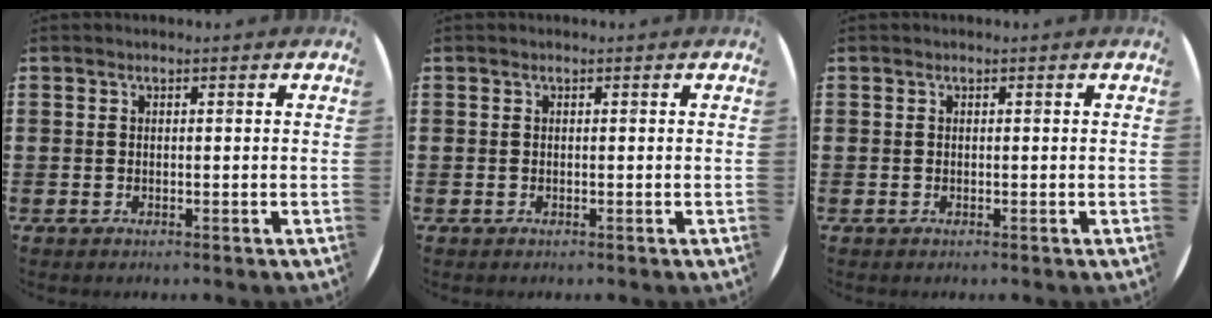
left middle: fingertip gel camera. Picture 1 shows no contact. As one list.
[{"total": 0.0}, {"total": 0.0}]